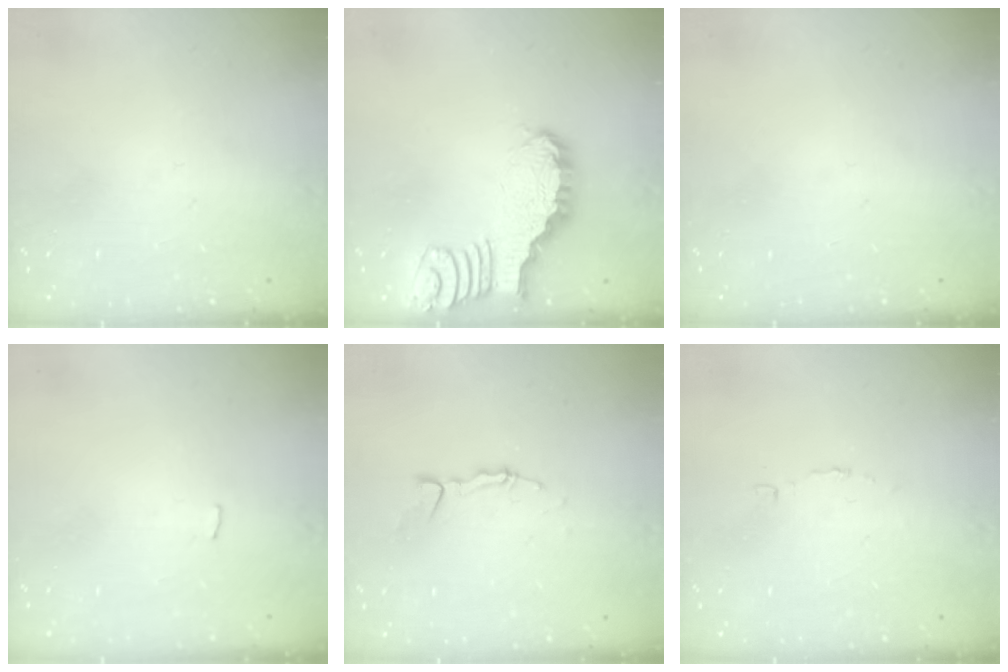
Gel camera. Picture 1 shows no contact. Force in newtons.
{"total": 2.4, "press": 2.4, "slide": 0.2}
{"total": 0.0}
{"total": 1.5, "press": 1.4, "slide": 0.3}
{"total": 4.4, "press": 4.4, "slide": 0.3}
{"total": 1.9, "press": 1.9, "slide": 0.1}